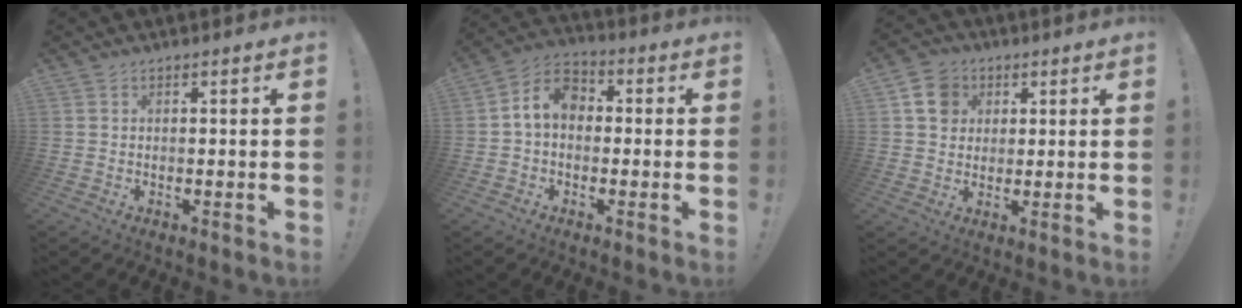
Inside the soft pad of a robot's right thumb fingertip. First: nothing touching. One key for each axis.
{"total": 8.6, "fx": 0.6, "fy": 6.2, "fz": 5.9, "tx": -0.103, "ty": 0.017, "tz": 0.015}
{"total": 9.4, "fx": 3.5, "fy": 8.0, "fz": 3.6, "tx": -0.052, "ty": -0.008, "tz": 0.072}